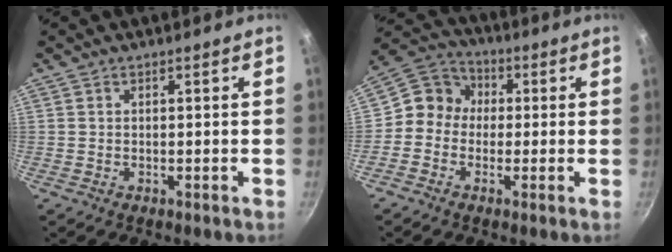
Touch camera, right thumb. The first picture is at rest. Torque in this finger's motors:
{"motor_torque": [-0.11, 0.09, 0.16, -0.54, 0.02]}